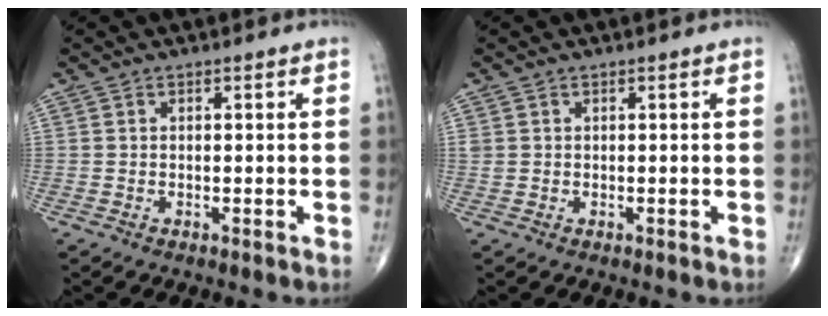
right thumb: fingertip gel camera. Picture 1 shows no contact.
{"total": 0.8, "force": [0.2, 0.7, 0.3], "torque": [-0.002, 0.004, 0.006]}